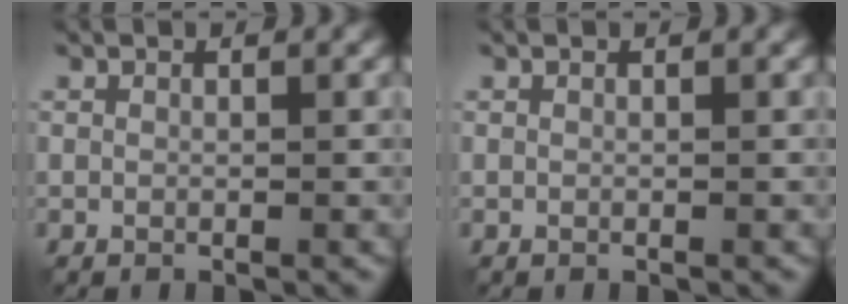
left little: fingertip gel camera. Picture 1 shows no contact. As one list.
[{"total": 0.0}]